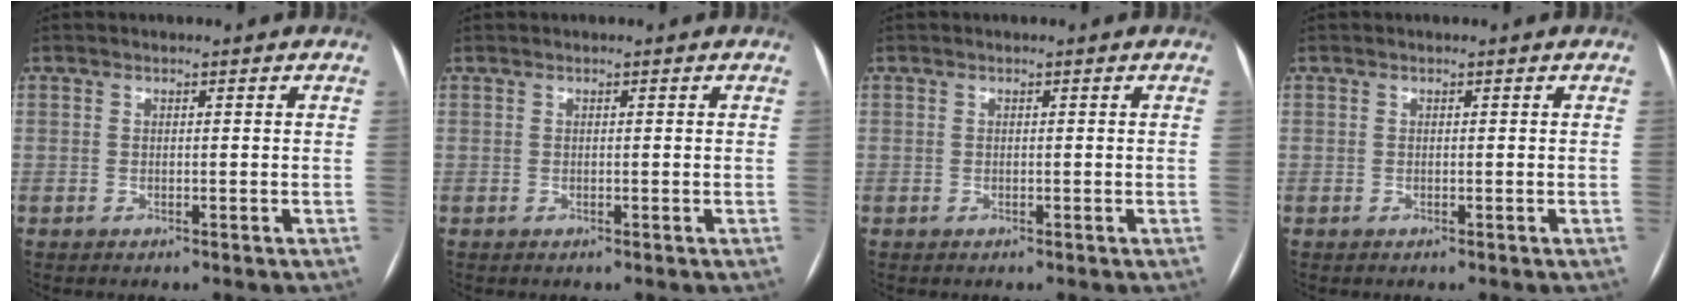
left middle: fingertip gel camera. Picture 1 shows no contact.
{"total": 0.0}
{"total": 0.0}
{"total": 0.0}